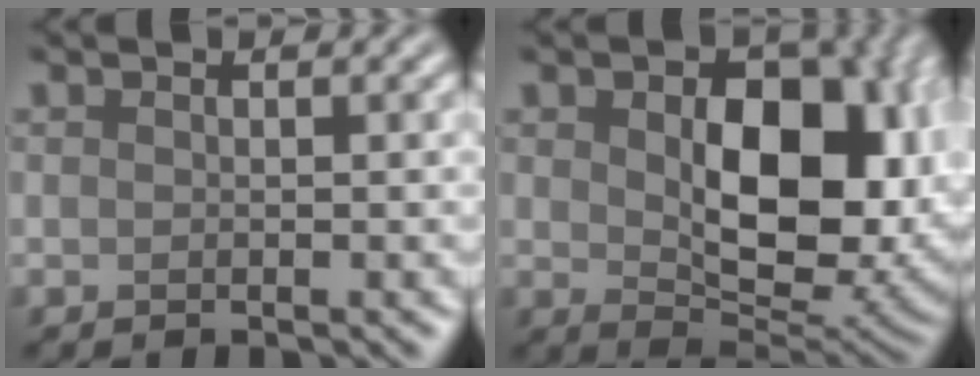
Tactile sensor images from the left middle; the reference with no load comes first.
{"total": 12.1, "force": [1.5, 7.5, 9.4], "torque": [-0.137, -0.018, 0.039]}